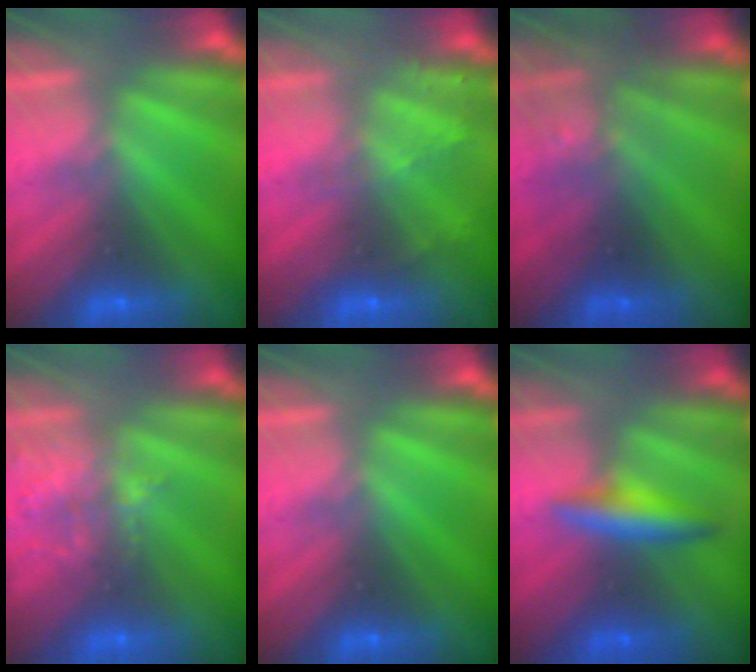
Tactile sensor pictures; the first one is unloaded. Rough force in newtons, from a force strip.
{"total": 2.2}
{"total": 3.0}
{"total": 2.0}
{"total": 0.0}
{"total": 2.4}